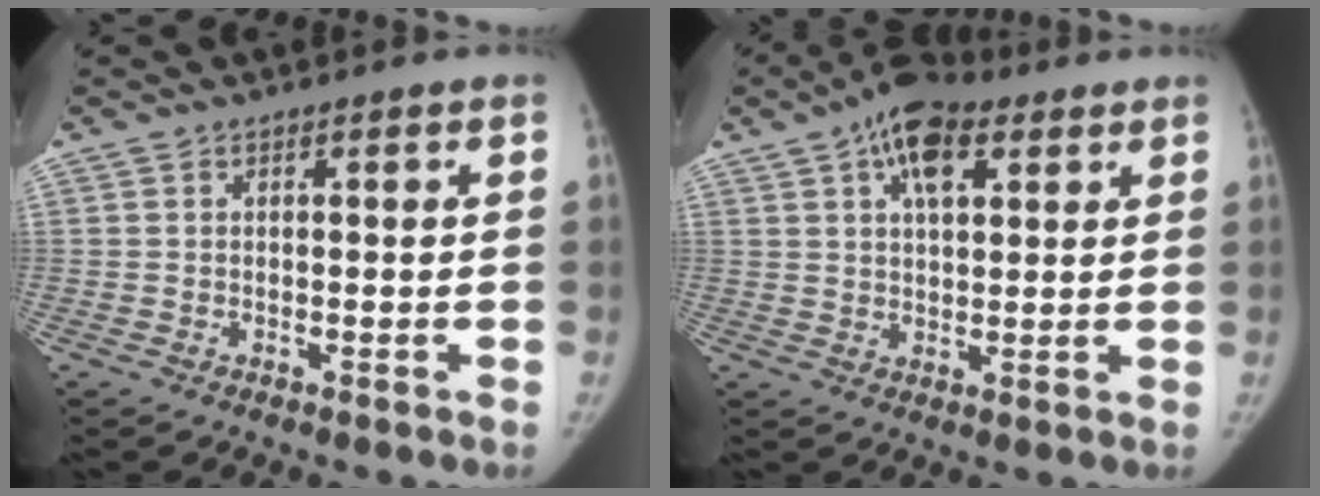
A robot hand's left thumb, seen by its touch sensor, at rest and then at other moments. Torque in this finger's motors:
{"motor_torque": [0.54, 0.44, 0.79, -1.10, 0.27]}